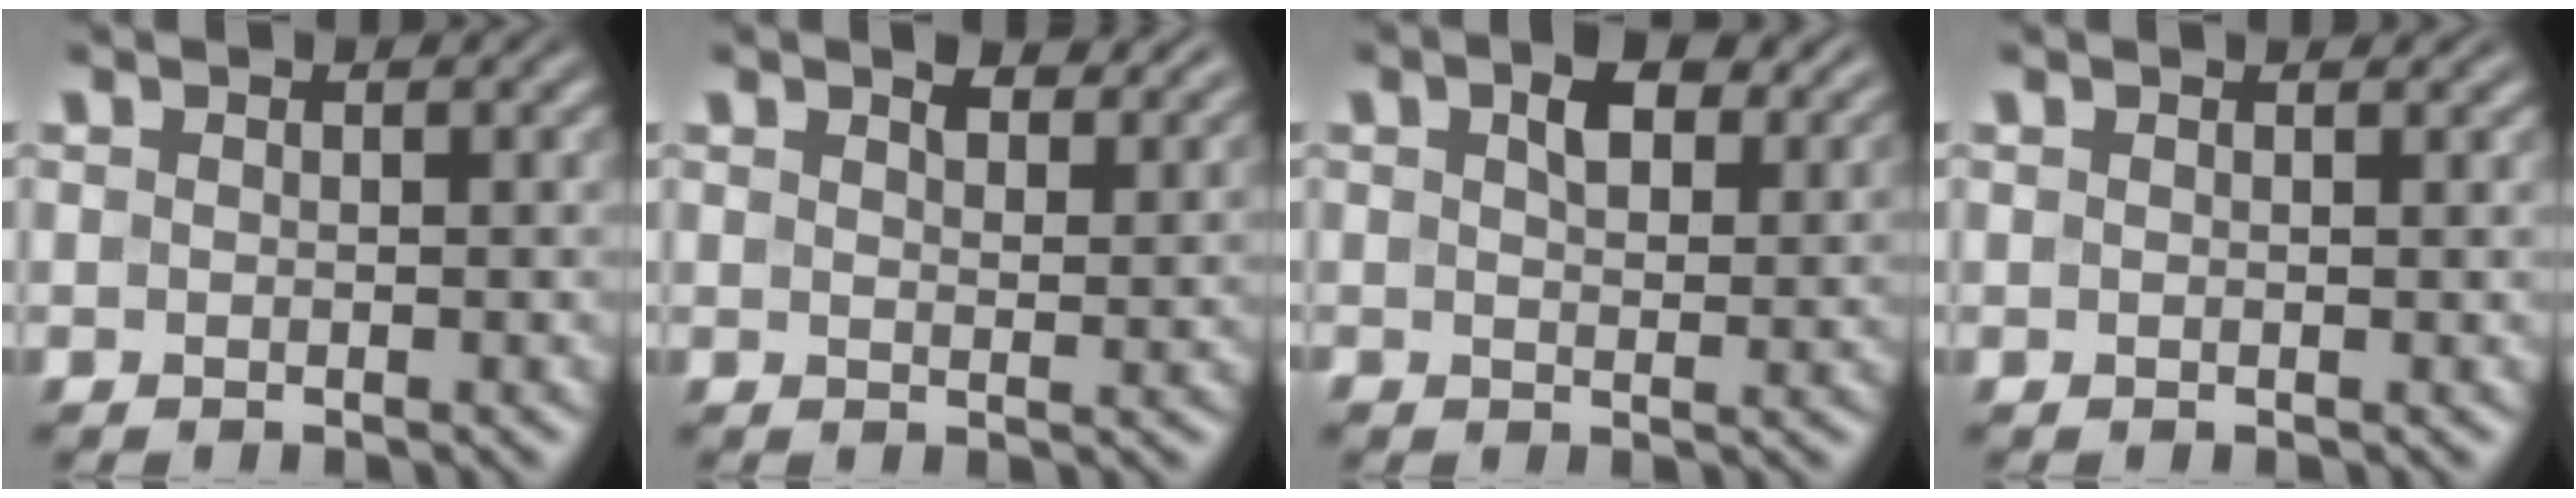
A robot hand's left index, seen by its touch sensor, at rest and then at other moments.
{"total": 3.7, "force": [2.9, 1.4, 2.0], "torque": [-0.035, -0.001, 0.041]}
{"total": 4.4, "force": [2.2, 2.3, 3.0], "torque": [-0.053, 0.000, 0.032]}
{"total": 0.7, "force": [0.6, 0.2, 0.1], "torque": [-0.002, -0.002, 0.007]}